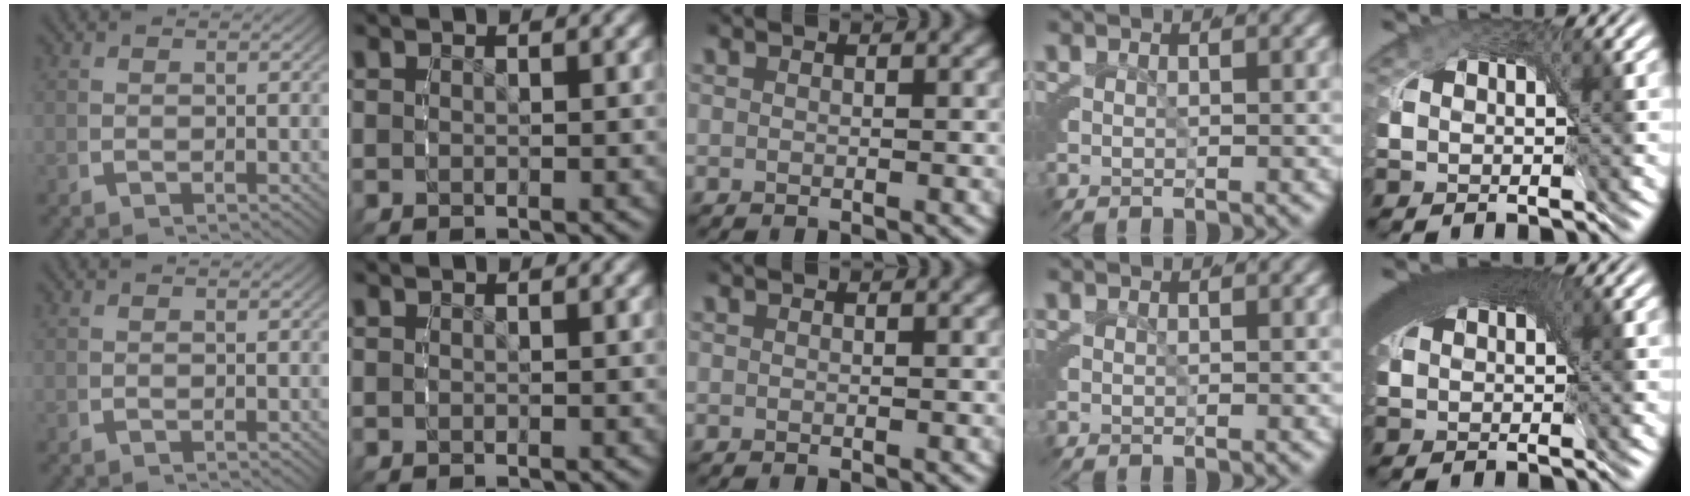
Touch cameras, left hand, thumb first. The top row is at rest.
{"little": {"total": 8.3, "force": [3.1, 4.0, 6.7], "torque": [-0.101, 0.021, 0.033]}}